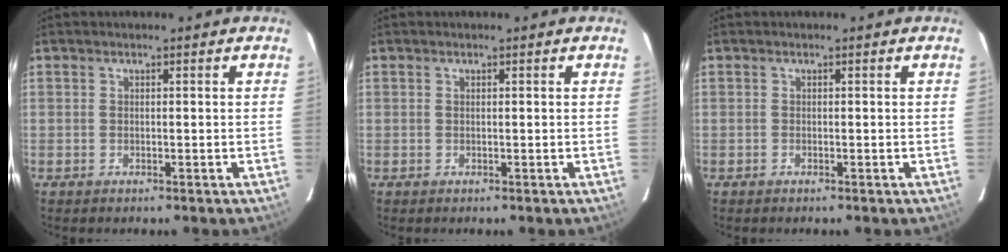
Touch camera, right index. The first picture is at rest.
{"total": 0.0}
{"total": 0.0}